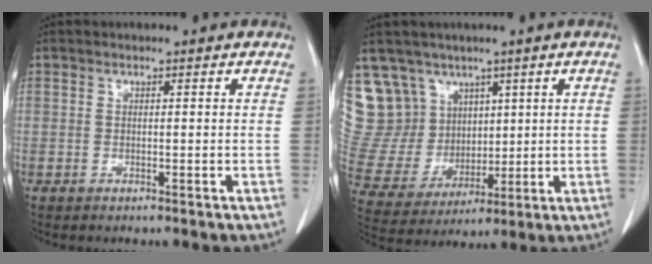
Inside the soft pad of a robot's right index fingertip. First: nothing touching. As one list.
[{"total": 14.7, "force": [8.6, 11.5, 2.9], "torque": [-0.085, 0.059, 0.197]}]